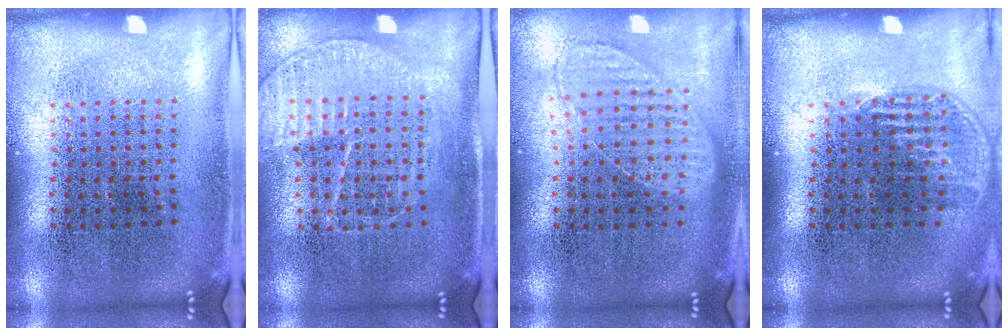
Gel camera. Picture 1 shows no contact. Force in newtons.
{"total": 1.3, "press": 1.3, "slide": 0.2}
{"total": 0.9, "press": 0.9, "slide": 0.2}
{"total": 1.1, "press": 1.0, "slide": 0.6}